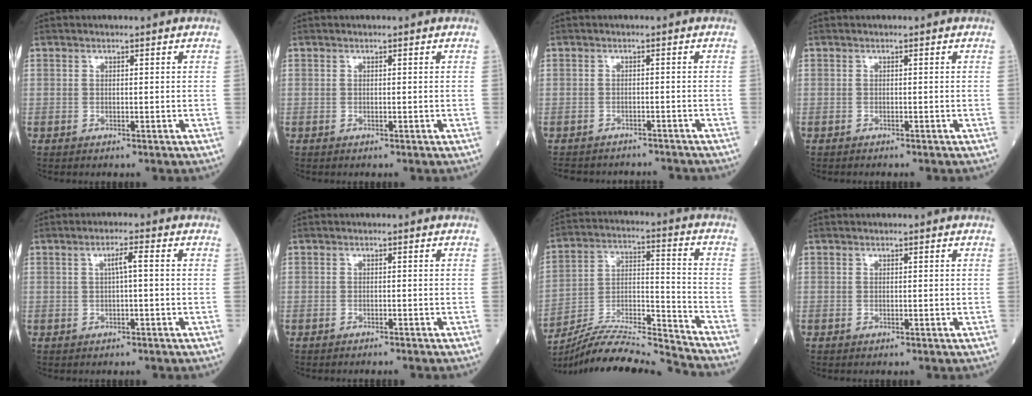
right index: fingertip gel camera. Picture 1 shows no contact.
{"total": 0.0}
{"total": 8.5, "force": [-7.9, 2.8, 1.4], "torque": [-0.024, 0.007, -0.098]}
{"total": 0.7, "force": [-0.7, 0.1, 0.3], "torque": [-0.001, -0.001, -0.010]}
{"total": 2.2, "force": [0.2, 0.1, 2.2], "torque": [-0.038, 0.006, 0.002]}
{"total": 2.1, "force": [-2.0, 0.0, 0.8], "torque": [-0.014, 0.000, -0.024]}
{"total": 17.4, "force": [-16.8, -1.4, 4.3], "torque": [-0.078, 0.019, -0.291]}
{"total": 0.0}